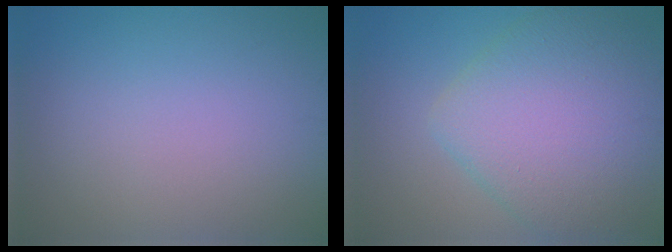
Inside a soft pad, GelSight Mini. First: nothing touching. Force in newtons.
{"total": 8.3, "press": 8.3, "slide": 0.3}